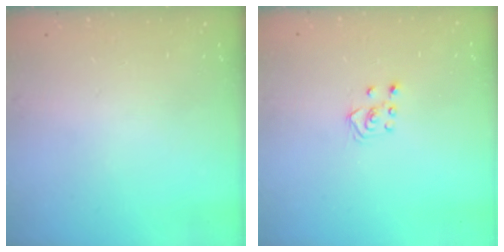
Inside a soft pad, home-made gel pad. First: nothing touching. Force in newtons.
{"total": 3.6, "press": 3.6, "slide": 0.4}